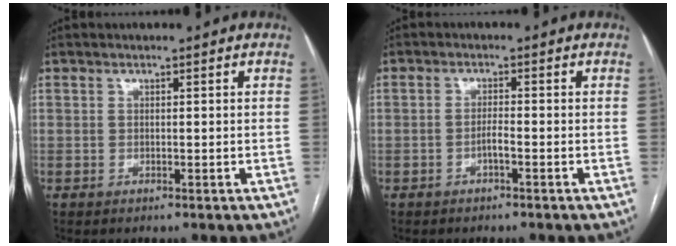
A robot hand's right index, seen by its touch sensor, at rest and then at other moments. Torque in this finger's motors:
{"motor_torque": [-0.03, -0.28, 0.14, 0.04]}